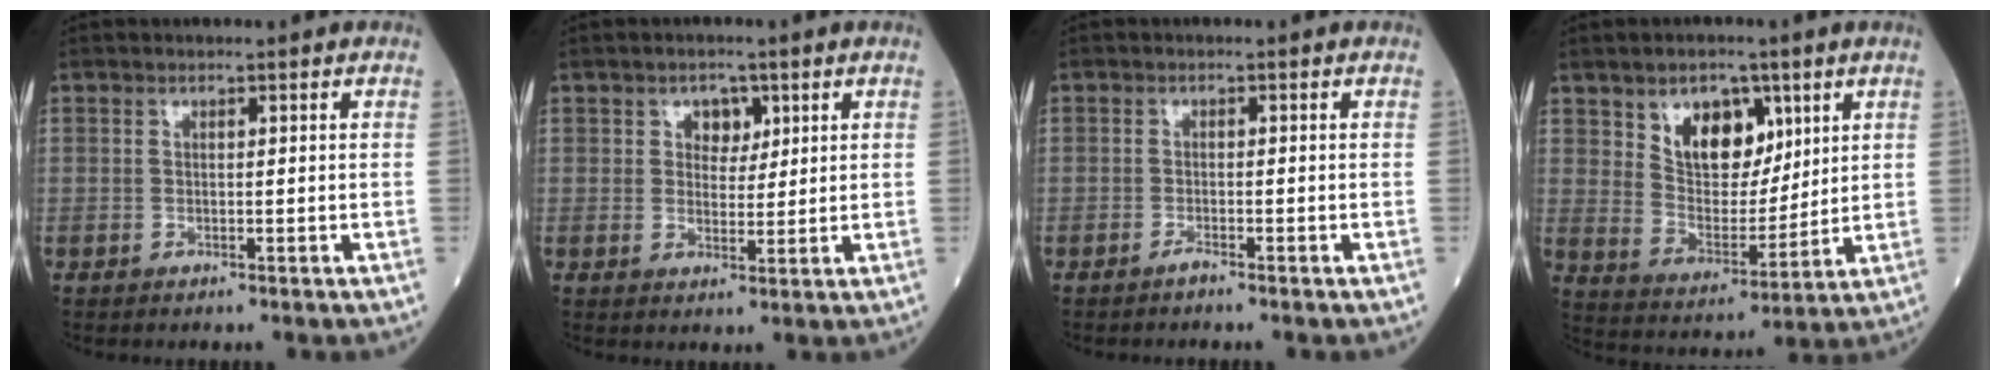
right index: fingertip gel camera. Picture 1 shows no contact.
{"total": 3.2, "force": [1.4, 2.3, 1.8], "torque": [-0.020, 0.004, 0.022]}
{"total": 0.9, "force": [-0.7, -0.2, 0.4], "torque": [-0.011, -0.002, -0.012]}
{"total": 10.0, "force": [4.9, 5.9, 6.5], "torque": [-0.115, 0.005, 0.094]}